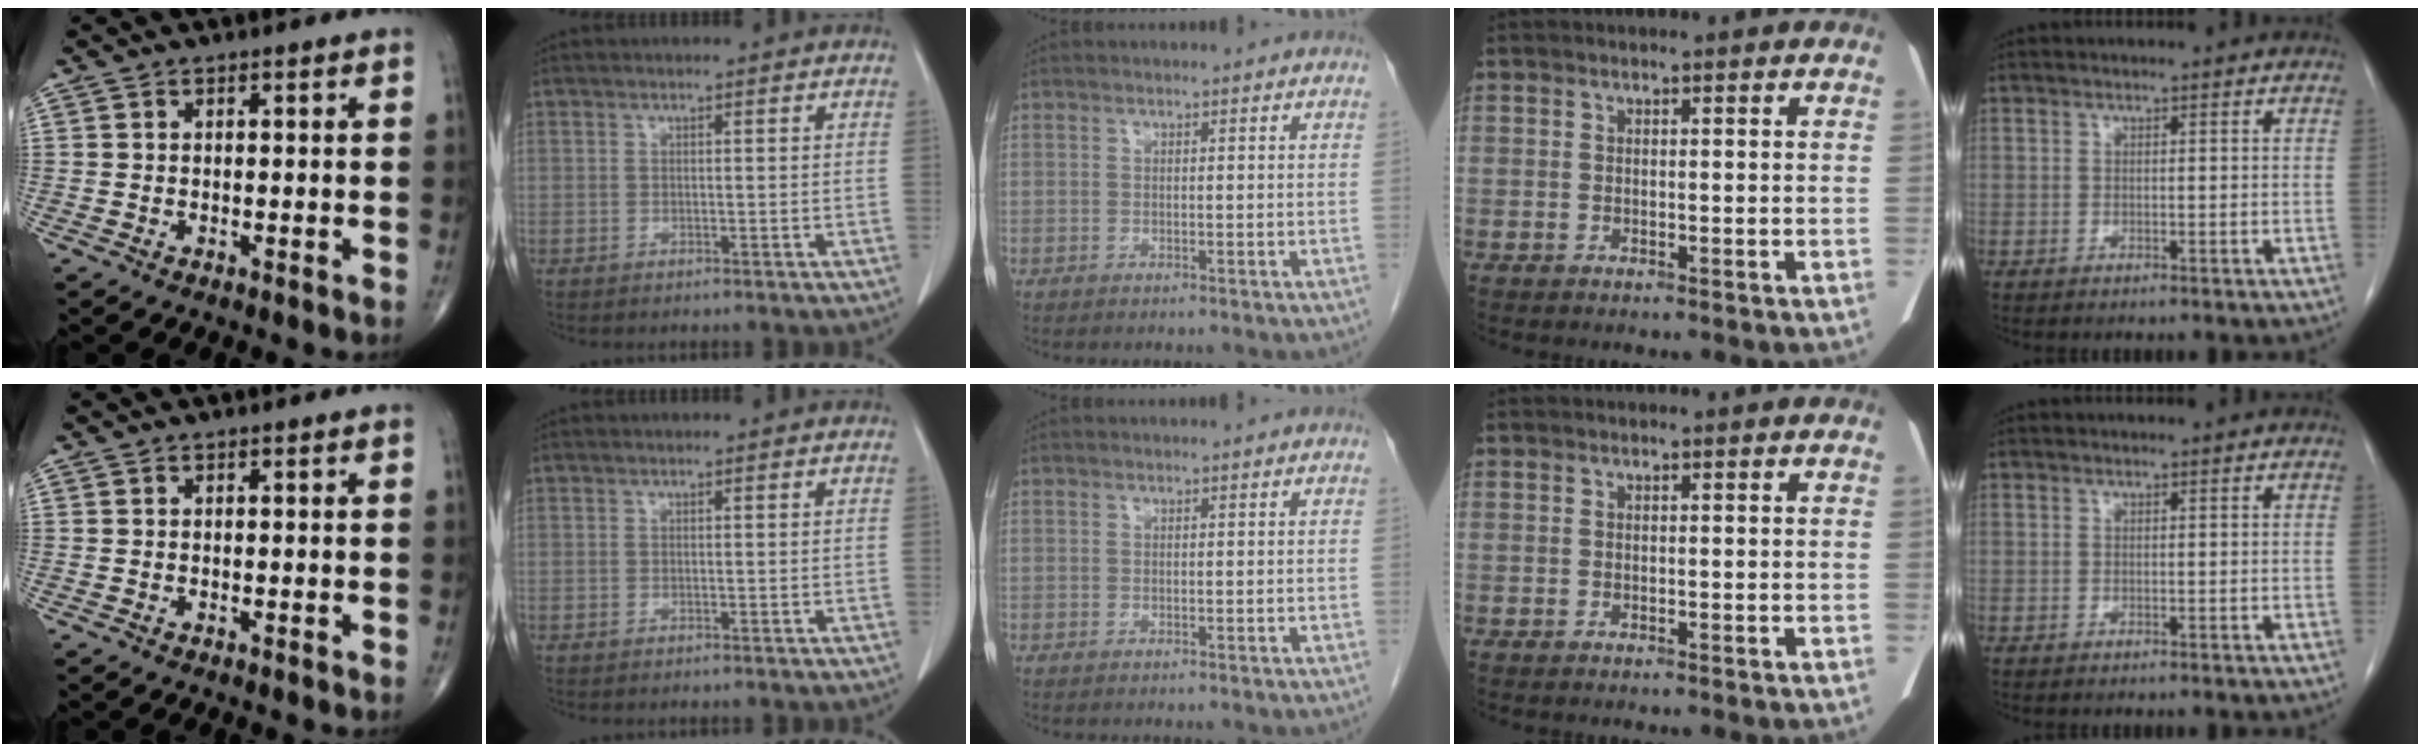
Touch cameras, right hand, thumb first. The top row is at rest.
{}